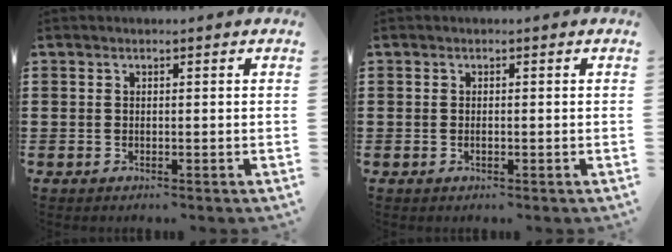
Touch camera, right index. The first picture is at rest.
{"total": 0.7, "force": [-0.2, 0.1, 0.6], "torque": [-0.013, -0.005, -0.002]}